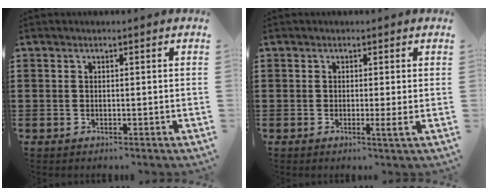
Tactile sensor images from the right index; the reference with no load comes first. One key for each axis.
{"total": 1.9, "fx": -0.3, "fy": -0.2, "fz": 1.9, "tx": -0.033, "ty": -0.009, "tz": -0.006}